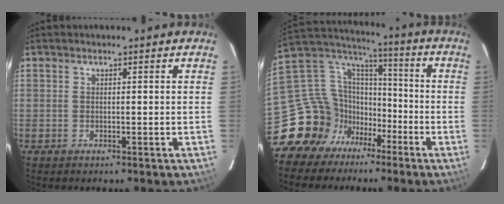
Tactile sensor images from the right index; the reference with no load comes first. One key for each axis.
{"total": 16.7, "fx": -10.2, "fy": 12.5, "fz": 4.5, "tx": -0.102, "ty": 0.057, "tz": -0.180}